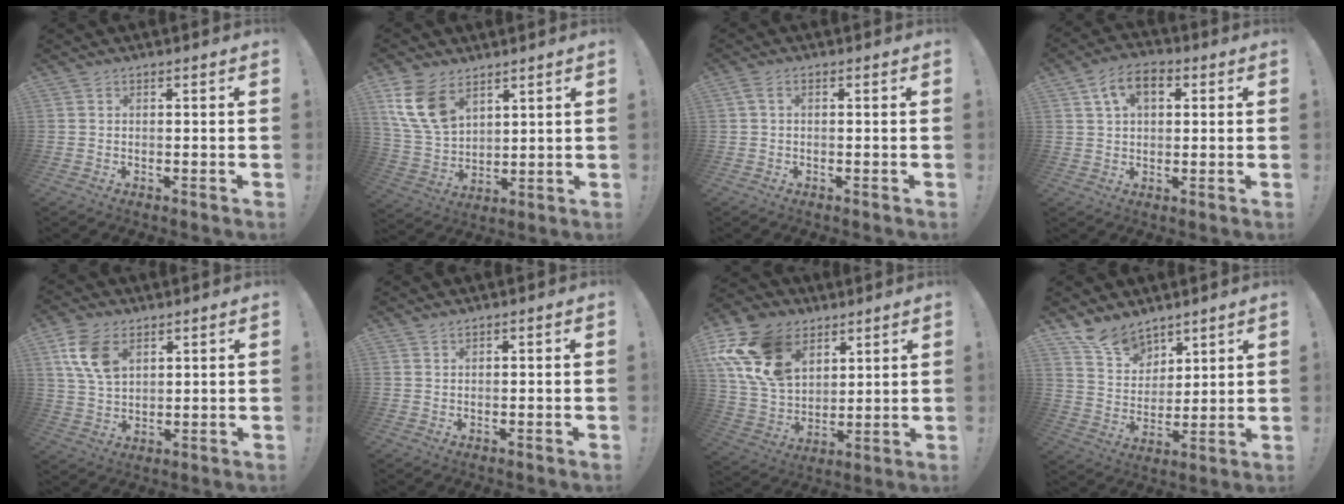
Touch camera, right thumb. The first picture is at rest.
{"total": 13.7, "force": [7.2, 9.0, 7.3], "torque": [-0.152, -0.028, 0.149]}
{"total": 1.9, "force": [0.1, 0.8, 1.7], "torque": [-0.037, 0.007, 0.002]}
{"total": 9.6, "force": [3.5, 6.0, 6.6], "torque": [-0.112, 0.010, 0.067]}
{"total": 10.8, "force": [4.9, 6.7, 6.9], "torque": [-0.139, -0.008, 0.095]}
{"total": 0.9, "force": [0.8, 0.4, 0.1], "torque": [0.006, -0.002, 0.014]}
{"total": 19.3, "force": [9.7, 12.3, 11.2], "torque": [-0.237, -0.047, 0.184]}
{"total": 12.2, "force": [9.2, 7.3, 3.3], "torque": [-0.059, -0.061, 0.179]}